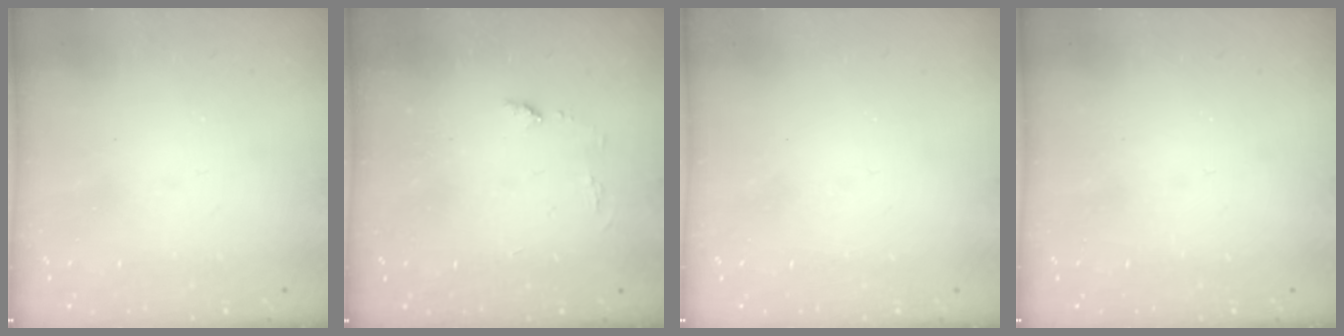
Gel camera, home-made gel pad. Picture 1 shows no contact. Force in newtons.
{"total": 5.4, "press": 5.4, "slide": 0.6}
{"total": 0.0}
{"total": 0.0}